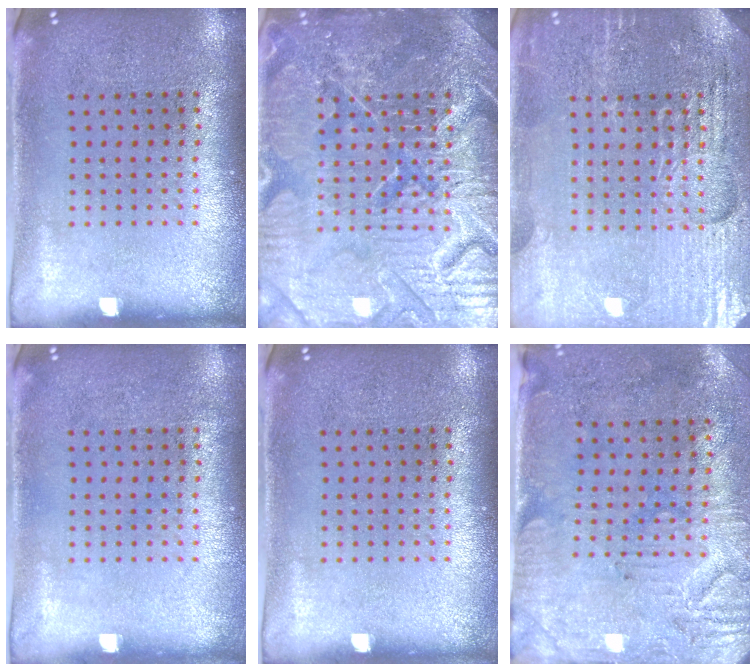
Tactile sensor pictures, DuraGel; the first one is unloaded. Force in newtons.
{"total": 7.8, "press": 7.7, "slide": 1.0}
{"total": 4.3, "press": 4.2, "slide": 1.2}
{"total": 0.0}
{"total": 0.0}
{"total": 3.1, "press": 2.6, "slide": 1.6}